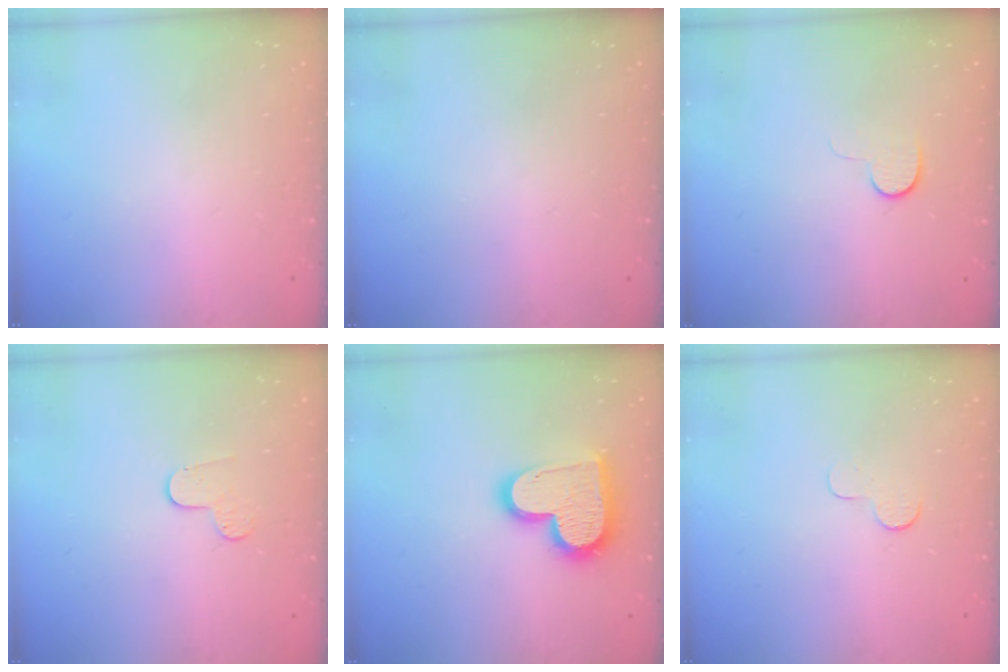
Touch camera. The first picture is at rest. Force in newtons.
{"total": 0.0}
{"total": 4.8, "press": 4.7, "slide": 0.5}
{"total": 3.8, "press": 3.8, "slide": 0.3}
{"total": 17.4, "press": 17.3, "slide": 1.3}
{"total": 3.7, "press": 3.7, "slide": 0.4}